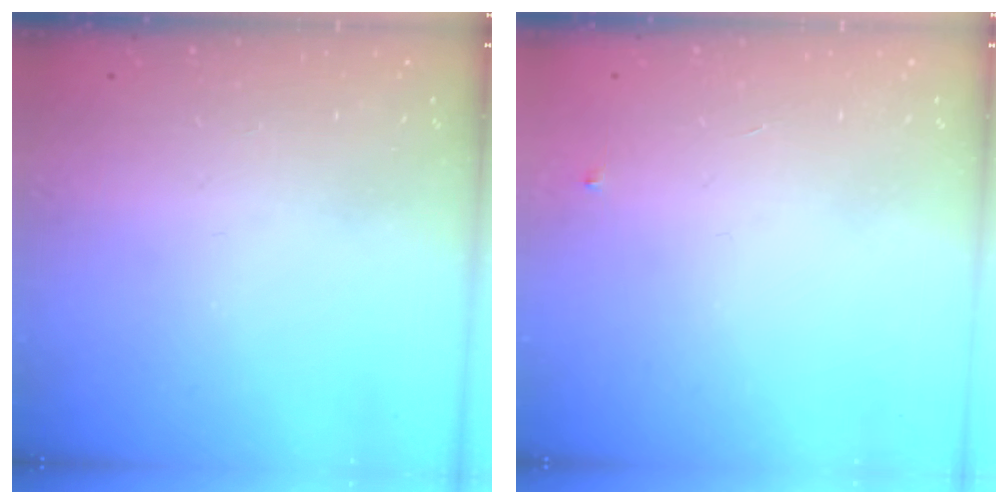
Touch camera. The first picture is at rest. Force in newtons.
{"total": 3.0, "press": 2.9, "slide": 0.4}